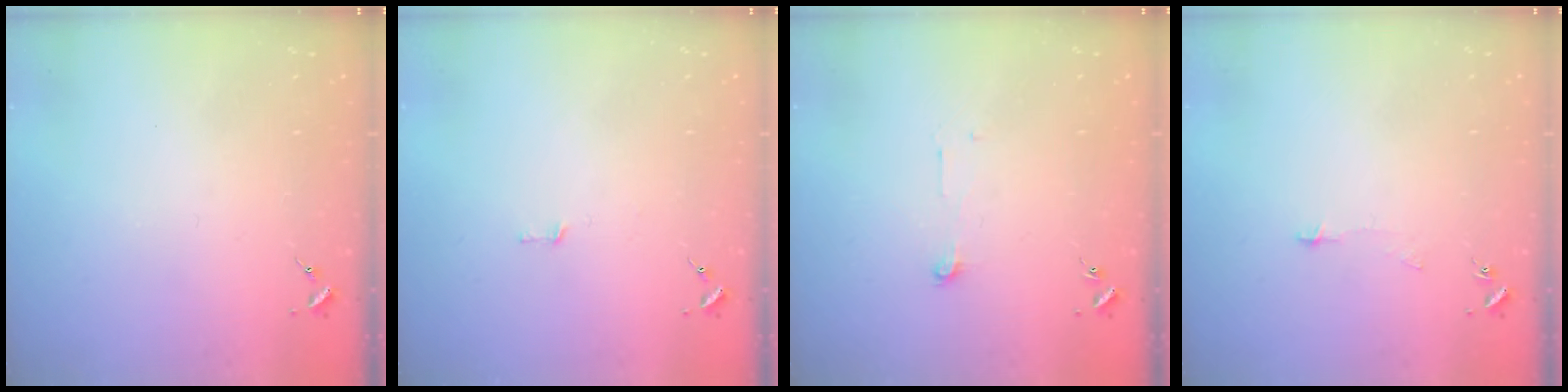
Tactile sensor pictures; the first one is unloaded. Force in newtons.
{"total": 2.8, "press": 2.8, "slide": 0.2}
{"total": 3.9, "press": 3.9, "slide": 0.3}
{"total": 3.6, "press": 3.6, "slide": 0.3}